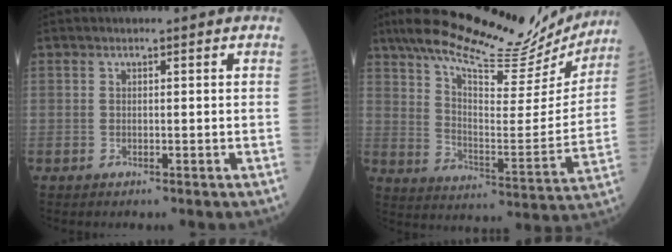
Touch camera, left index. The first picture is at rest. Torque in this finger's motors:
{"motor_torque": [0.73, -1.41, 0.52, 0.12]}